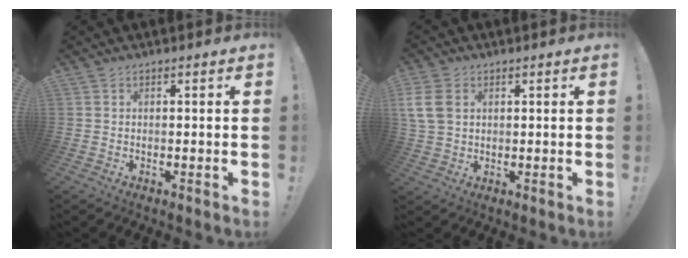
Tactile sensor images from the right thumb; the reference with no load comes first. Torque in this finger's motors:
{"motor_torque": [0.07, 0.01, 0.51, 0.07, 0.16]}